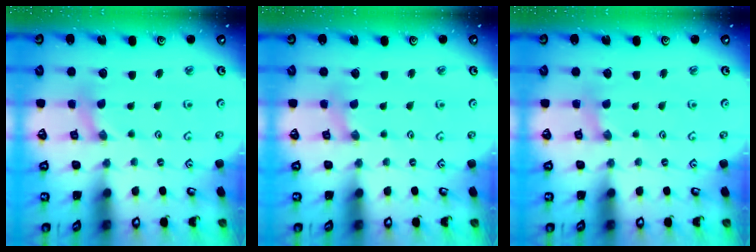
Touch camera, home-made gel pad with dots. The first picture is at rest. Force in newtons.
{"total": 0.0}
{"total": 1.9, "press": 1.9, "slide": 0.3}